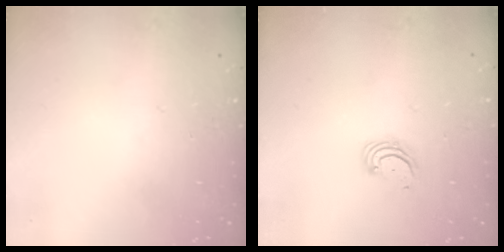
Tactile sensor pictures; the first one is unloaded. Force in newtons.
{"total": 2.6, "press": 2.6, "slide": 0.3}